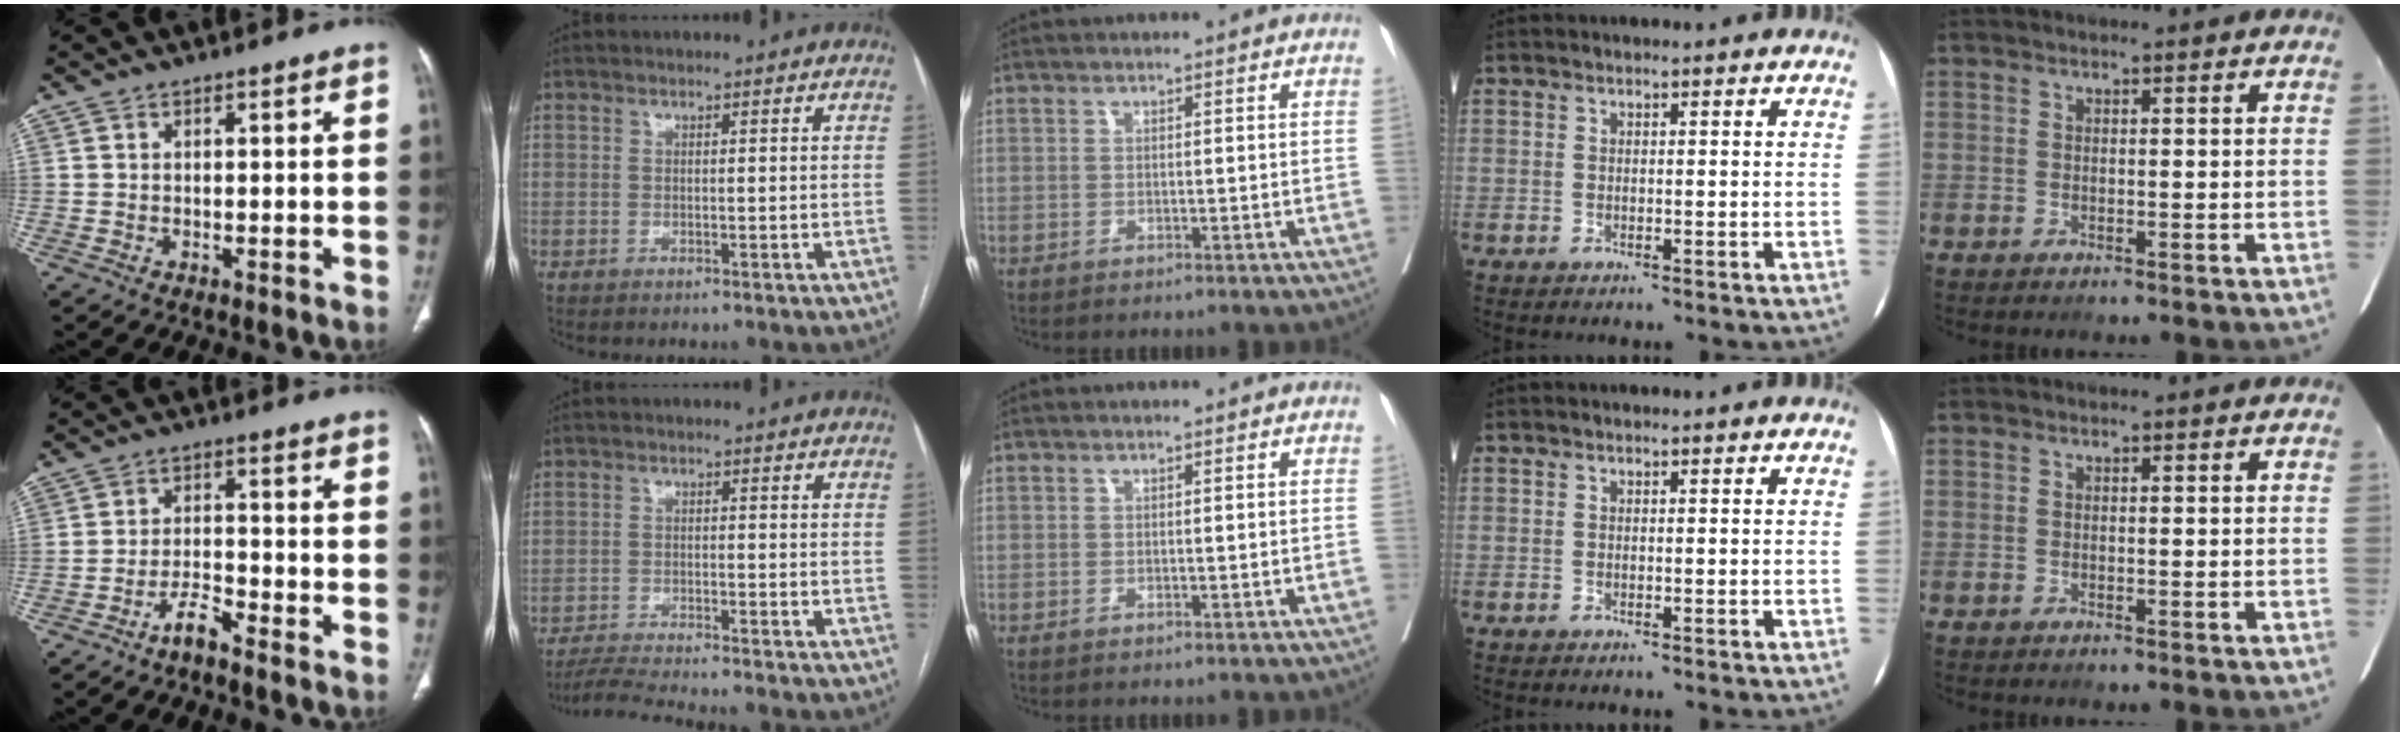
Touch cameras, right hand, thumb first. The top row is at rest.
{"thumb": {"total": 3.9, "force": [-3.3, 0.5, 2.0], "torque": [-0.038, 0.024, -0.066]}, "index": {"total": 7.5, "force": [-6.9, -0.4, 2.8], "torque": [-0.044, -0.018, -0.118]}}